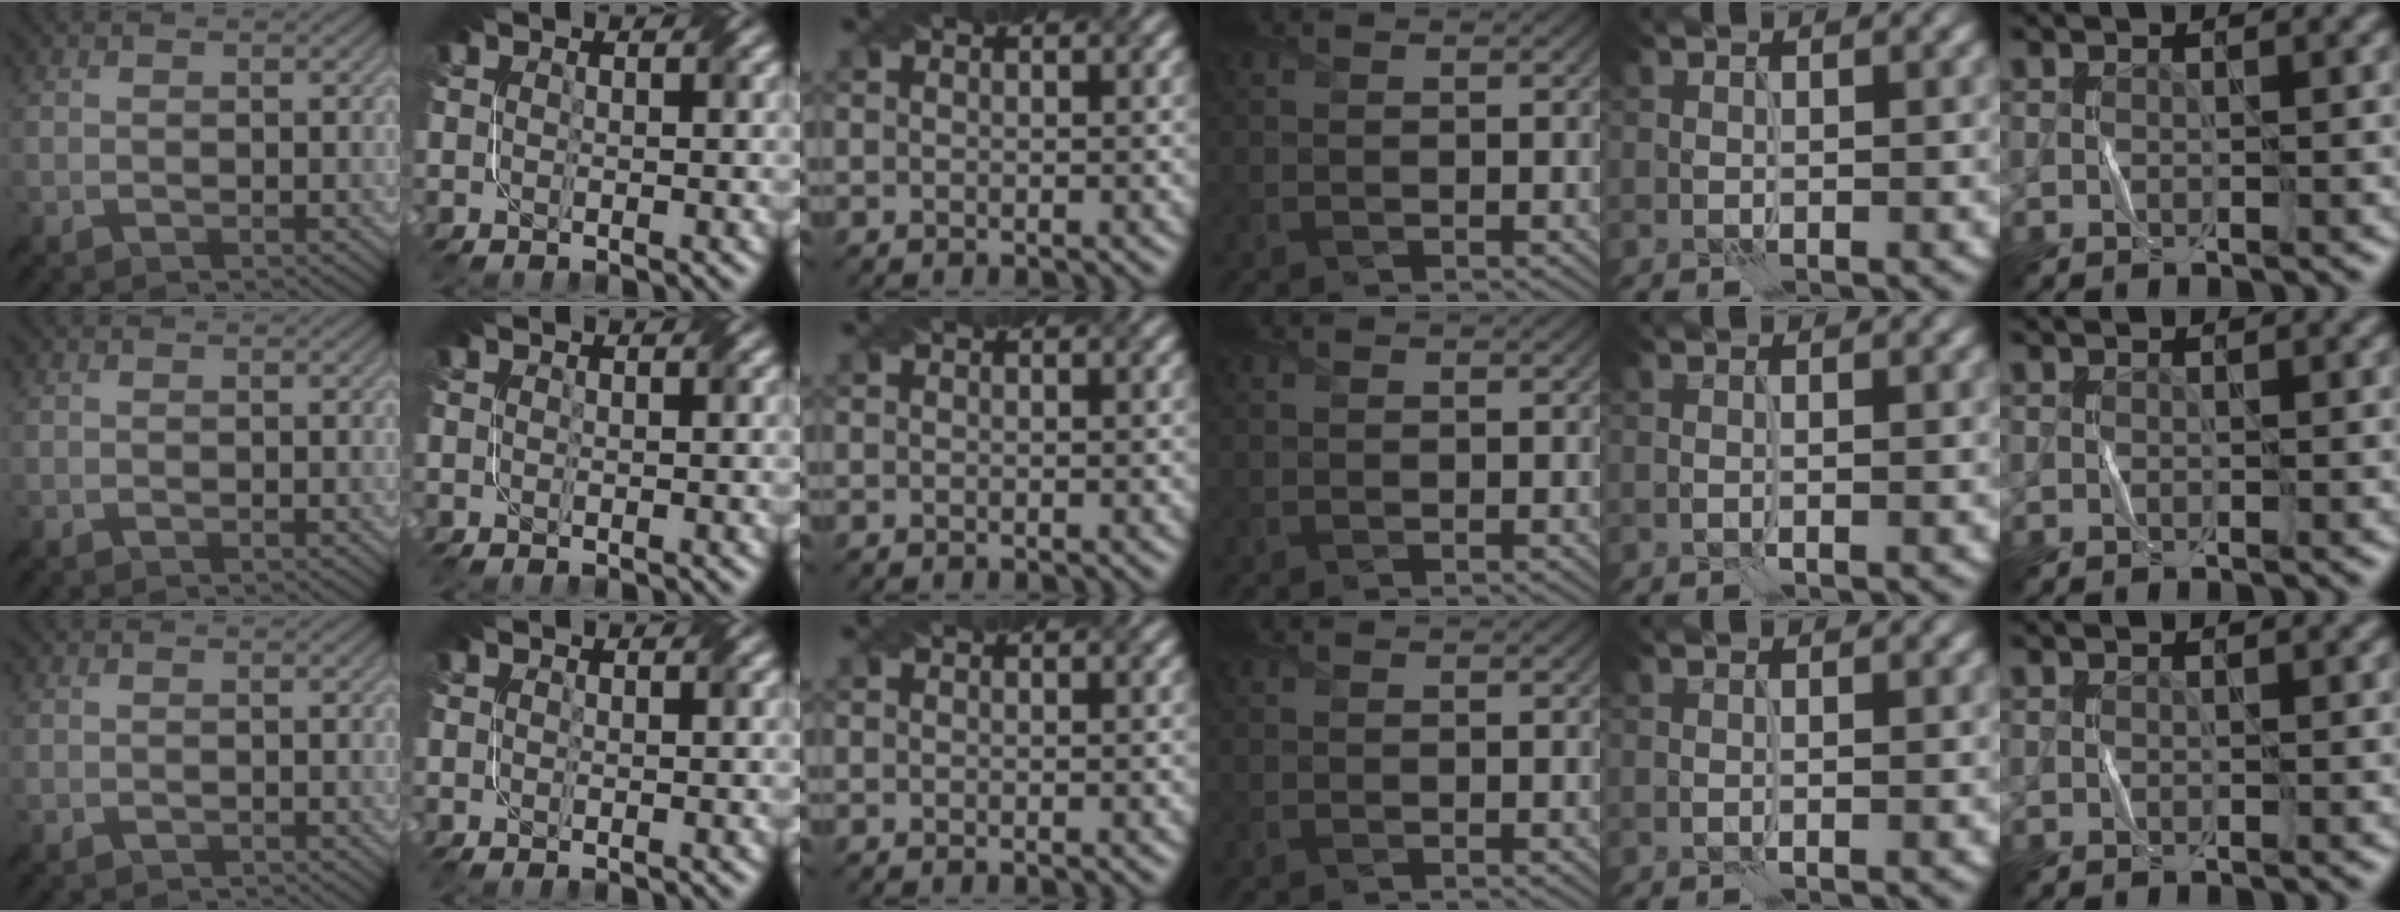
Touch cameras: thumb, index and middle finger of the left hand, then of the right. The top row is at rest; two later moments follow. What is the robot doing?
{"motion": "fold", "object": "bubble wrap"}